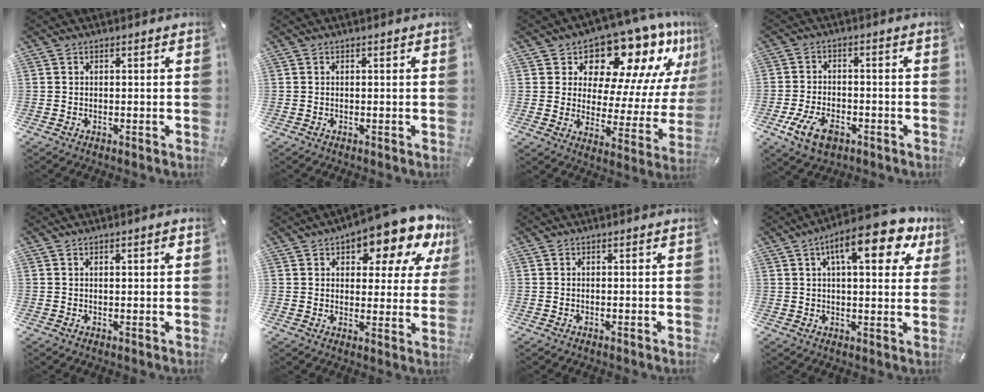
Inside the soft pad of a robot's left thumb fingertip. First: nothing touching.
{"total": 0.0}
{"total": 15.1, "force": [12.2, 6.8, 5.6], "torque": [-0.079, -0.117, 0.201]}
{"total": 8.6, "force": [-3.9, 5.2, 5.6], "torque": [-0.131, 0.007, -0.073]}
{"total": 1.3, "force": [0.6, 0.3, 1.1], "torque": [-0.022, 0.002, 0.009]}
{"total": 14.1, "force": [10.5, 5.3, 7.8], "torque": [-0.105, -0.080, 0.175]}
{"total": 0.0}
{"total": 15.9, "force": [7.7, 5.4, 12.8], "torque": [-0.191, -0.020, 0.117]}